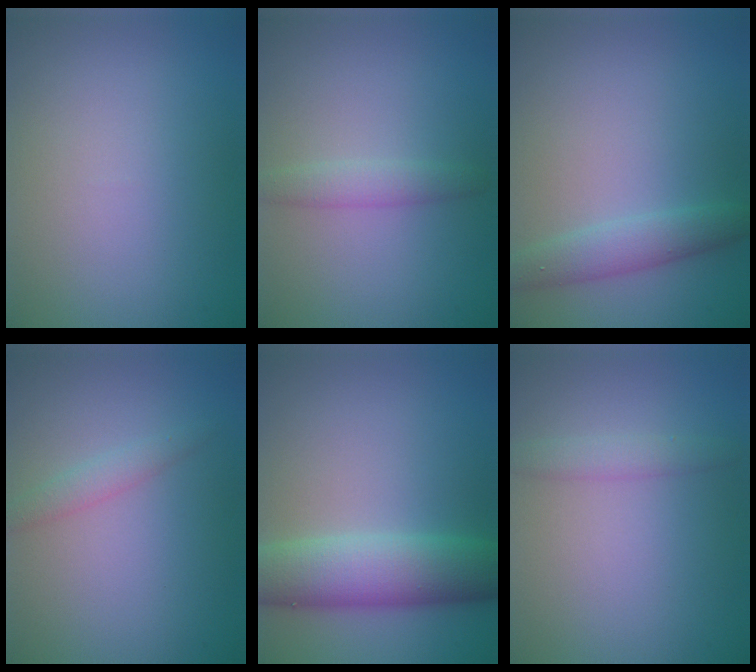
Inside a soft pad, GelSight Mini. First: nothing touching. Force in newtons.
{"total": 1.8, "press": 1.8, "slide": 0.1}
{"total": 2.6, "press": 2.6, "slide": 0.1}
{"total": 1.4, "press": 1.4, "slide": 0.0}
{"total": 6.8, "press": 6.8, "slide": 0.3}
{"total": 1.6, "press": 1.6, "slide": 0.0}